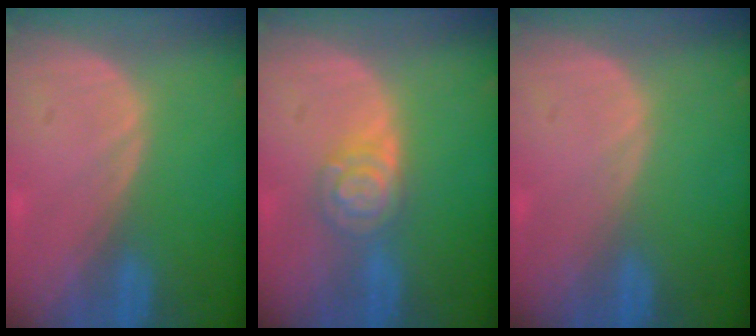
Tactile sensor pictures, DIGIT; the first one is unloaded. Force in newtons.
{"total": 5.2, "press": 5.2, "slide": 0.2}
{"total": 0.0}